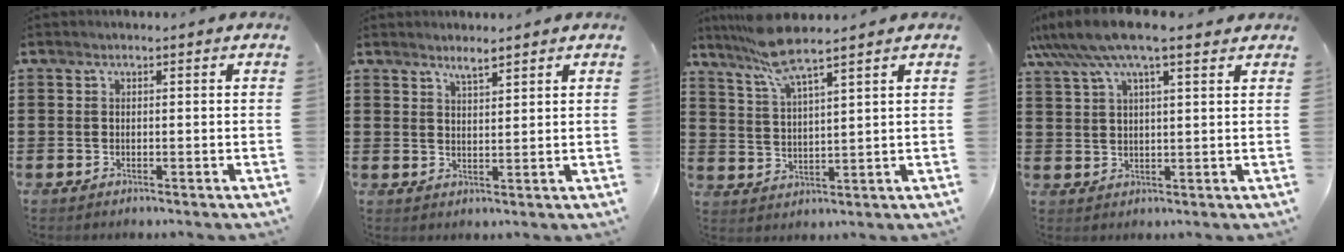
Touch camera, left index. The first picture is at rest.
{"total": 2.3, "force": [2.1, 0.2, 1.0], "torque": [-0.021, 0.001, 0.038]}
{"total": 7.8, "force": [6.4, 0.4, 4.5], "torque": [-0.105, -0.018, 0.115]}
{"total": 8.9, "force": [6.4, 1.7, 5.9], "torque": [-0.127, -0.009, 0.116]}